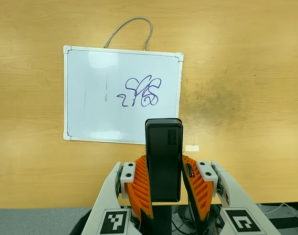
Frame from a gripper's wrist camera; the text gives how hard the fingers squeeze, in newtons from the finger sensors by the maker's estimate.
{"total": 4.6, "left": 3.3, "right": 5.9}